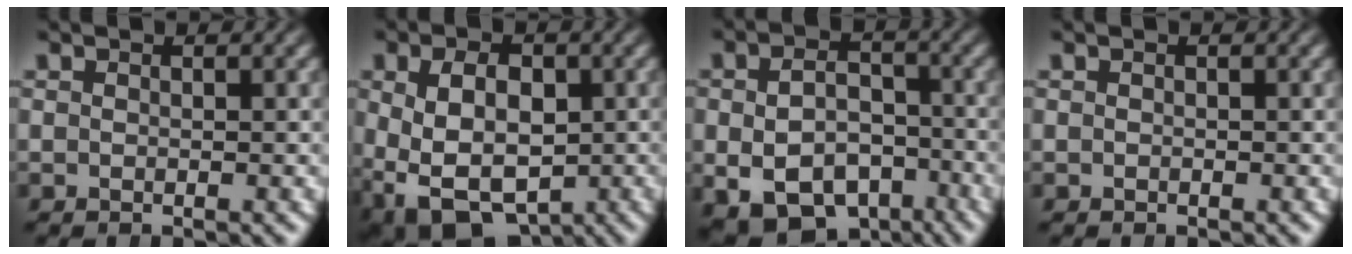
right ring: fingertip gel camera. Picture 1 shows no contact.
{"total": 9.7, "force": [-4.1, 7.1, 5.3], "torque": [-0.120, -0.059, -0.045]}
{"total": 9.9, "force": [-4.8, 7.2, 4.8], "torque": [-0.069, -0.043, -0.067]}
{"total": 0.0}